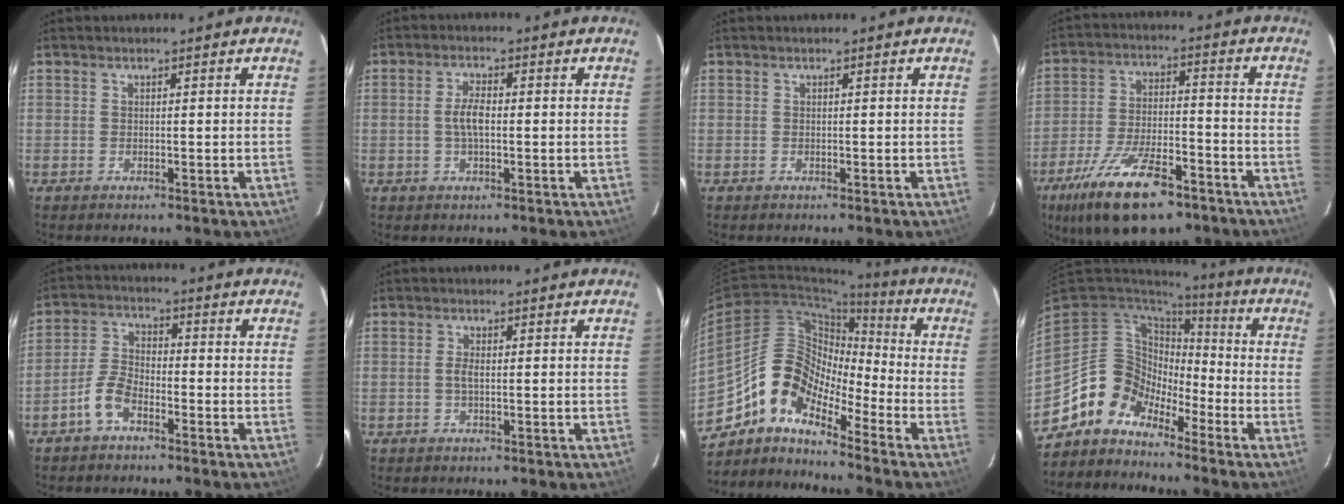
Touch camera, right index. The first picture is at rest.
{"total": 3.8, "force": [-0.4, 1.4, 3.5], "torque": [-0.072, 0.005, -0.007]}
{"total": 0.0}
{"total": 17.5, "force": [-11.5, 6.5, 11.5], "torque": [-0.229, -0.025, -0.191]}
{"total": 5.7, "force": [-3.7, 2.6, 3.5], "torque": [-0.083, 0.014, -0.077]}
{"total": 1.6, "force": [-0.2, 0.5, 1.6], "torque": [-0.033, 0.002, -0.005]}
{"total": 11.7, "force": [-8.5, 5.4, 6.1], "torque": [-0.102, 0.023, -0.181]}
{"total": 10.6, "force": [-7.6, 7.3, 1.5], "torque": [-0.039, 0.043, -0.156]}